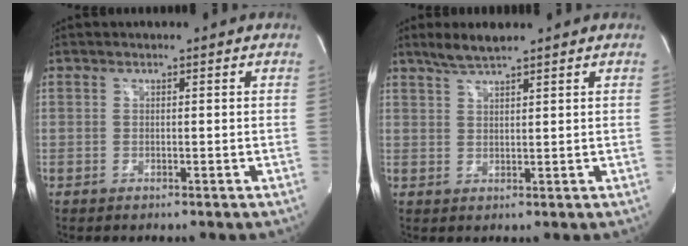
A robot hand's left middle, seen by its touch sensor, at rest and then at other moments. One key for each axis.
{"total": 3.9, "fx": 3.3, "fy": 0.1, "fz": 2.2, "tx": -0.054, "ty": 0.006, "tz": 0.065}